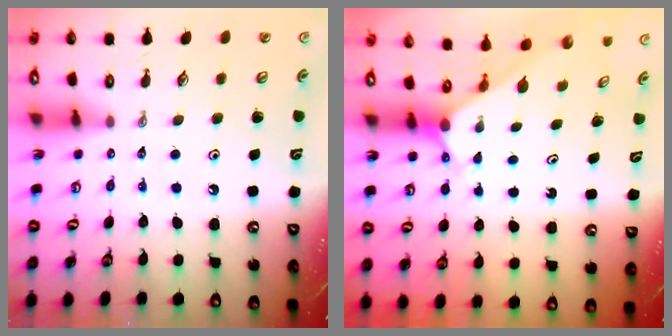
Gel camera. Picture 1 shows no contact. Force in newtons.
{"total": 2.7, "press": 2.7, "slide": 0.0}